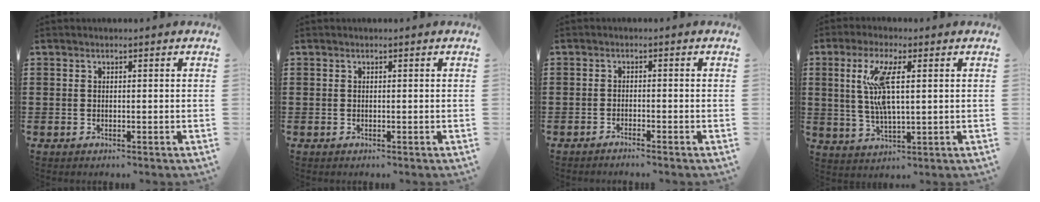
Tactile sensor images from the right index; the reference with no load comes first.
{"total": 0.0}
{"total": 1.3, "force": [-1.3, -0.1, 0.2], "torque": [-0.005, 0.002, -0.025]}
{"total": 8.2, "force": [1.9, 2.2, 7.6], "torque": [-0.174, -0.001, 0.023]}